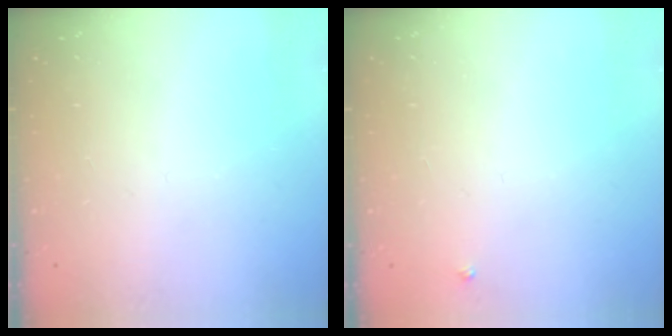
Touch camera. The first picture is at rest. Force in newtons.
{"total": 2.7, "press": 2.7, "slide": 0.3}